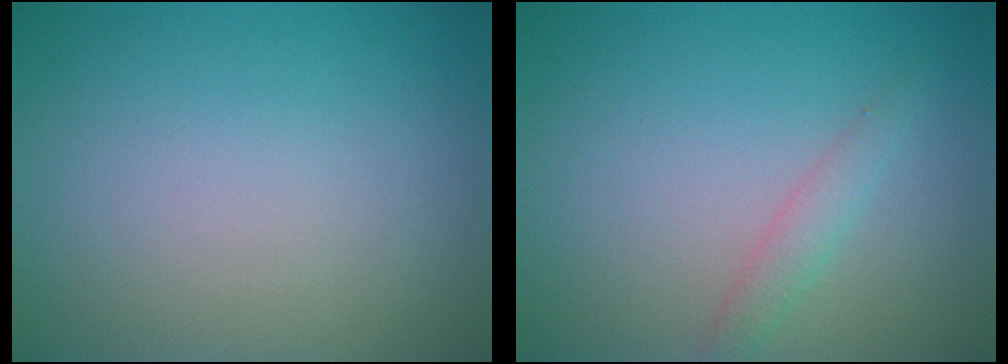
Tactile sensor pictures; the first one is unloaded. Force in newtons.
{"total": 1.5, "press": 1.5, "slide": 0.0}